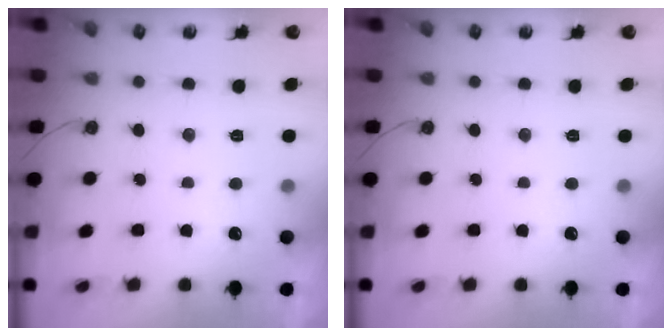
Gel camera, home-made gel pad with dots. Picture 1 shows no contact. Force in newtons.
{"total": 0.0}